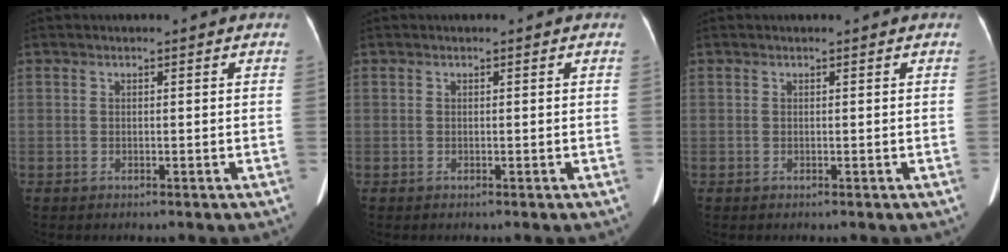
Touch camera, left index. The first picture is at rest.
{"total": 0.0}
{"total": 0.0}